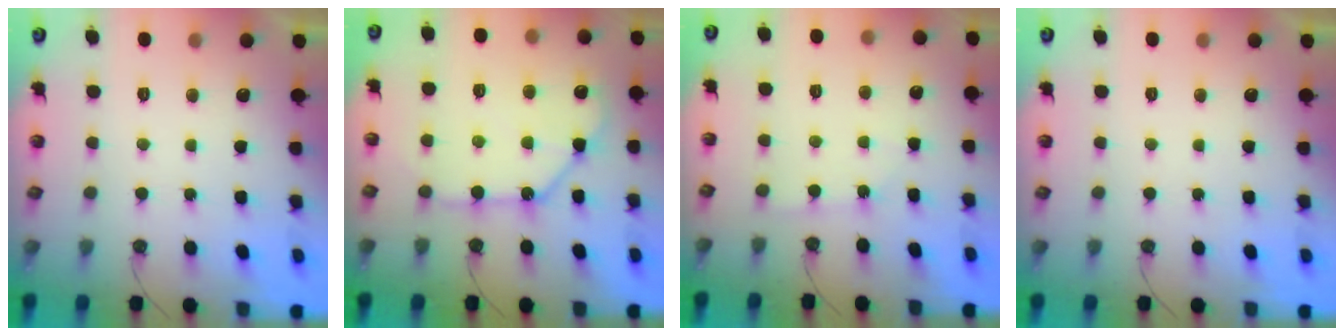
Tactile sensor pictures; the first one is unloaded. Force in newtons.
{"total": 13.0, "press": 12.9, "slide": 1.6}
{"total": 2.4, "press": 2.3, "slide": 0.4}
{"total": 0.0}